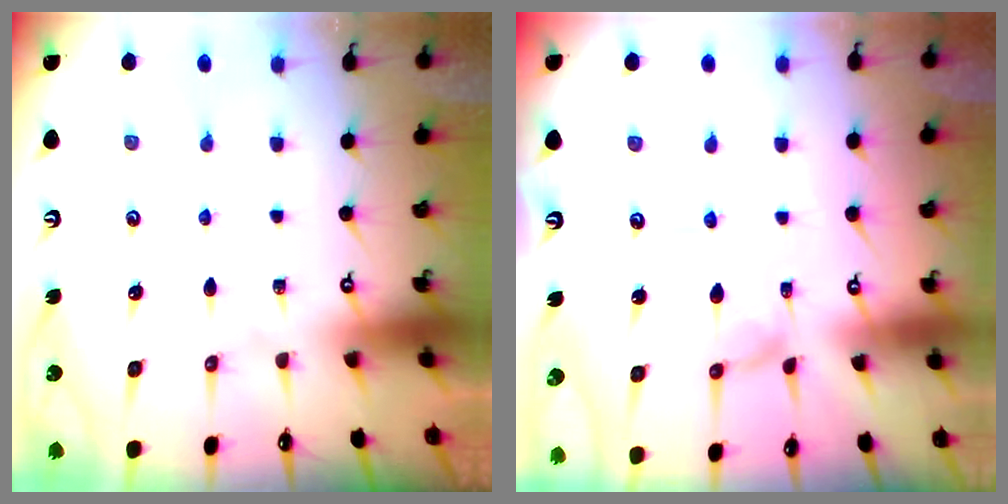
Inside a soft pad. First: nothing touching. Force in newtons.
{"total": 0.0}